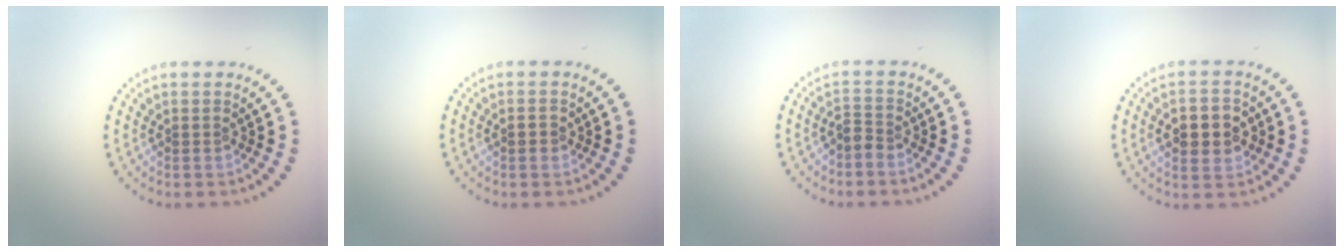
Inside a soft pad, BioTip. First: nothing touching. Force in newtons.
{"total": 0.7, "press": 0.6, "slide": 0.3}
{"total": 1.3, "press": 1.0, "slide": 0.8}
{"total": 4.0, "press": 4.0, "slide": 0.2}